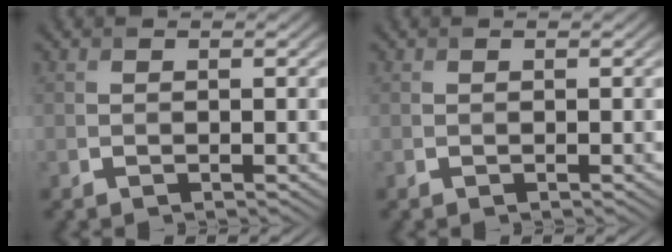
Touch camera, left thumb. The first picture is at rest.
{"total": 0.0}